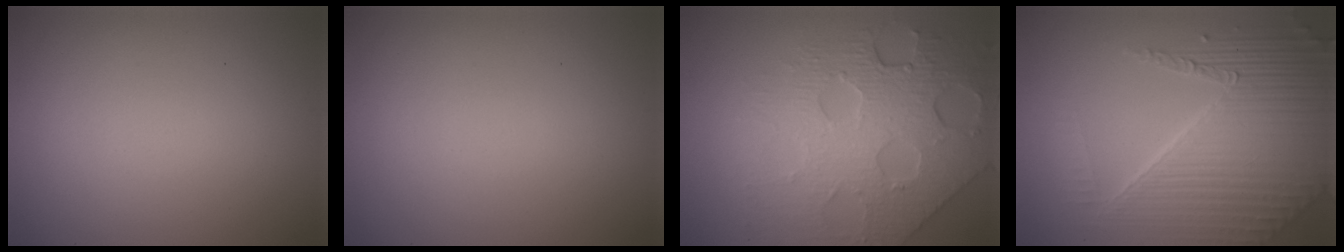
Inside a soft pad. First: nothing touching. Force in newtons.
{"total": 0.0}
{"total": 8.1, "press": 5.7, "slide": 5.8}
{"total": 8.4, "press": 5.6, "slide": 6.3}